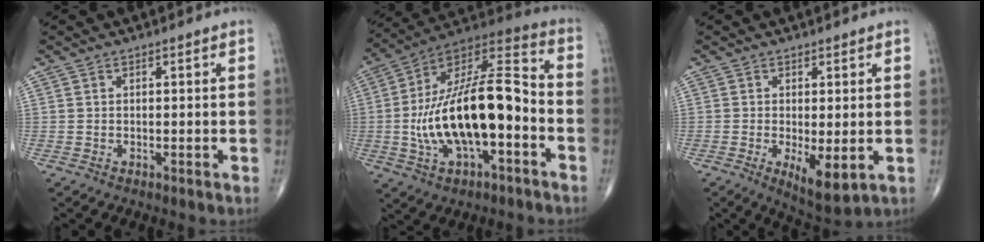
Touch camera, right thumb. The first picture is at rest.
{"total": 22.8, "force": [-4.1, 9.5, 20.3], "torque": [-0.367, 0.044, -0.067]}
{"total": 6.7, "force": [-1.3, 2.4, 6.1], "torque": [-0.097, -0.022, -0.014]}